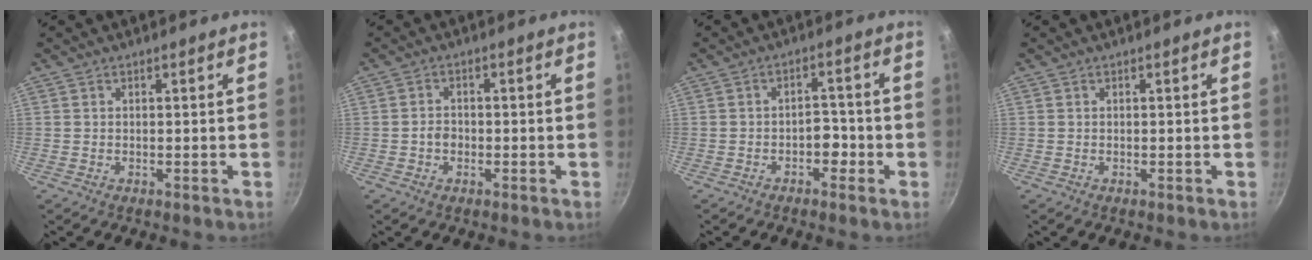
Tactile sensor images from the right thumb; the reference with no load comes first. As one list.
[{"total": 2.3, "force": [-0.7, 1.8, 1.3], "torque": [-0.014, 0.012, -0.013]}, {"total": 3.4, "force": [-1.6, 2.2, 2.1], "torque": [-0.004, 0.022, -0.026]}, {"total": 0.0}]